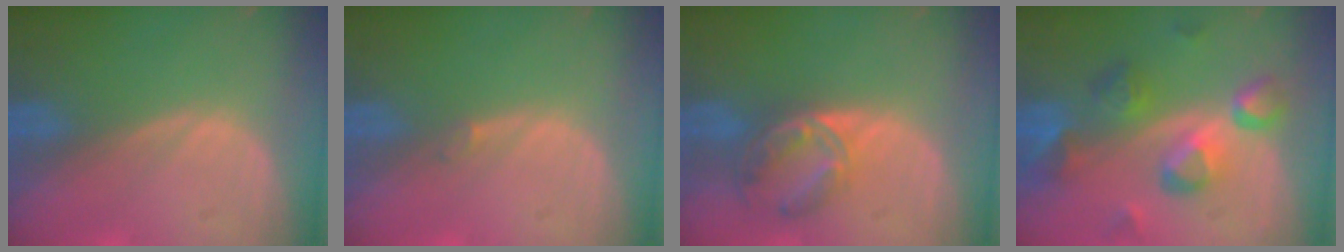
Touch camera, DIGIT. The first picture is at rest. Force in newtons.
{"total": 0.6, "press": 0.5, "slide": 0.3}
{"total": 7.0, "press": 6.0, "slide": 3.6}
{"total": 9.4, "press": 8.2, "slide": 4.6}